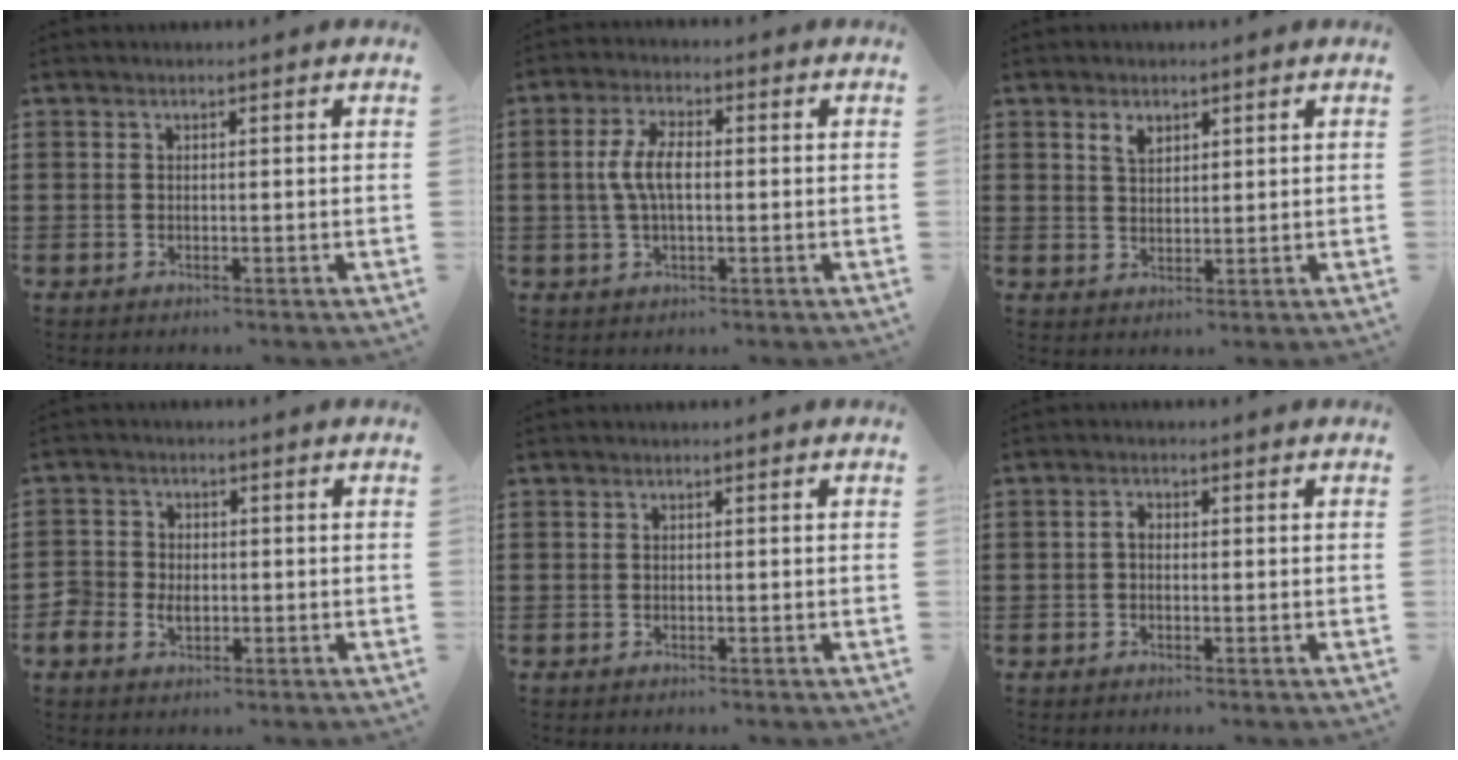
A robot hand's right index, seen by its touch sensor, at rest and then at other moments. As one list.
[{"total": 6.0, "force": [0.0, 2.6, 5.4], "torque": [-0.123, 0.001, -0.008]}, {"total": 2.5, "force": [1.7, 1.5, 1.2], "torque": [-0.029, 0.004, 0.032]}, {"total": 3.1, "force": [-0.8, 2.6, 1.4], "torque": [-0.041, 0.001, -0.020]}, {"total": 0.0}, {"total": 1.5, "force": [-0.3, 1.0, 1.2], "torque": [-0.031, 0.001, -0.008]}]